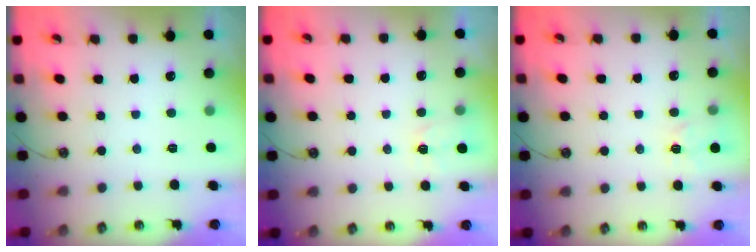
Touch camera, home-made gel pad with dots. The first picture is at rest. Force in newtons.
{"total": 3.4, "press": 3.3, "slide": 0.5}
{"total": 4.7, "press": 4.6, "slide": 0.6}